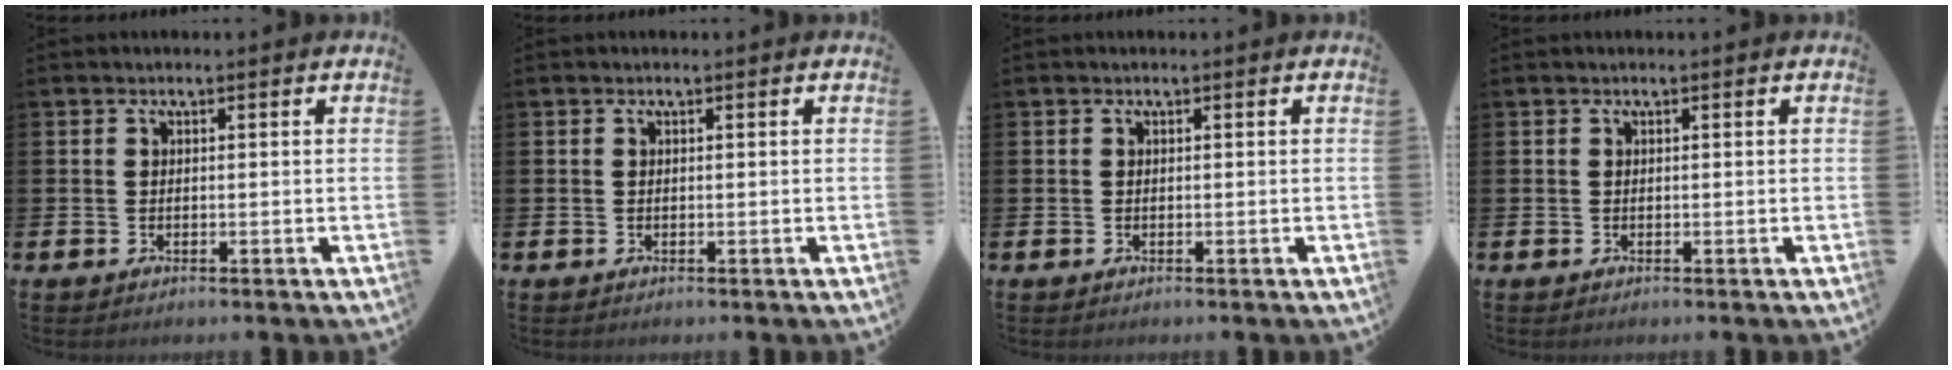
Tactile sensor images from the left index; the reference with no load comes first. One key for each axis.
{"total": 0.0}
{"total": 0.0}
{"total": 0.0}